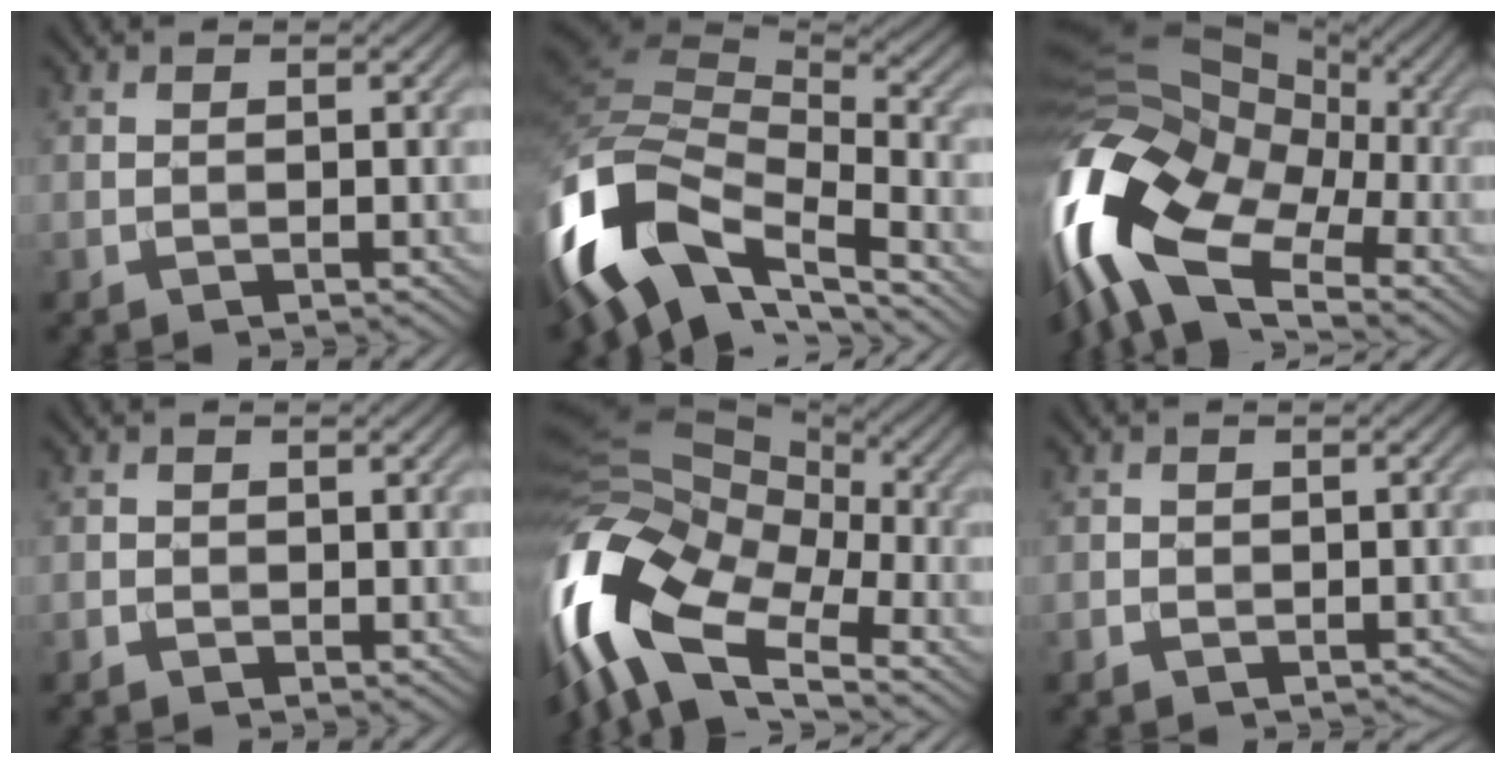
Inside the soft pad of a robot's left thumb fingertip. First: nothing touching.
{"total": 15.0, "force": [-6.7, 7.8, 10.9], "torque": [-0.268, -0.006, -0.128]}
{"total": 19.0, "force": [-6.2, 10.9, 14.3], "torque": [-0.318, -0.013, -0.119]}
{"total": 1.0, "force": [-0.3, 0.9, 0.4], "torque": [-0.008, -0.005, -0.009]}
{"total": 17.3, "force": [-6.0, 9.8, 12.9], "torque": [-0.311, -0.009, -0.118]}
{"total": 1.8, "force": [-1.0, 1.4, 0.5], "torque": [-0.003, -0.002, -0.013]}